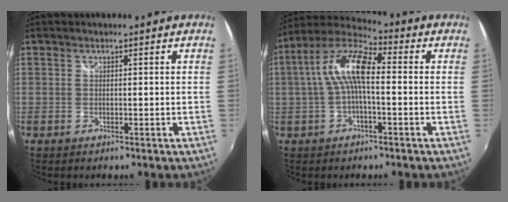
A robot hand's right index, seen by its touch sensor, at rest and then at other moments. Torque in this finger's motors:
{"motor_torque": [1.94, 0.10, 0.86, 0.21]}